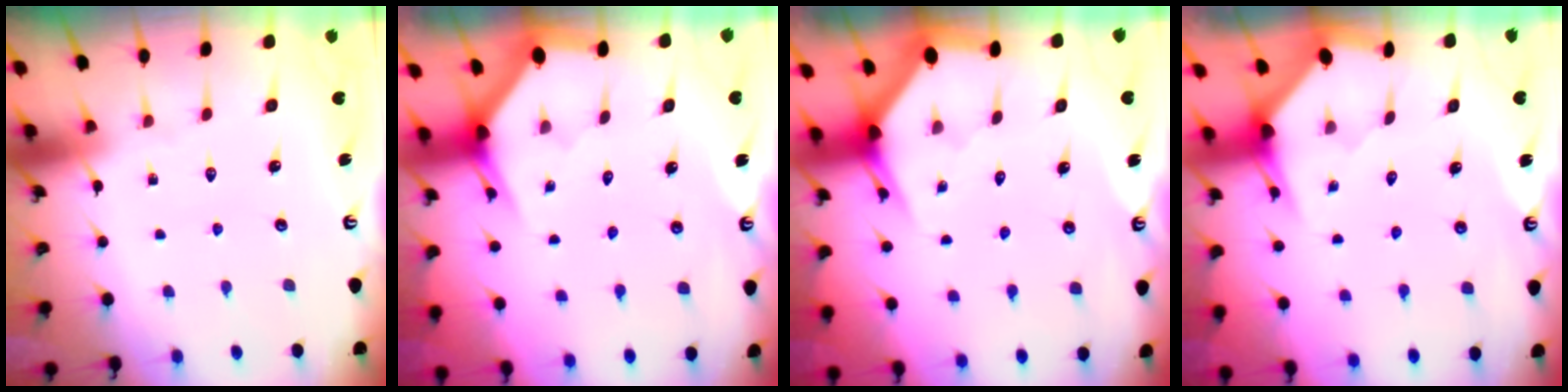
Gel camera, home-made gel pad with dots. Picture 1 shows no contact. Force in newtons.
{"total": 2.6, "press": 2.6, "slide": 0.1}
{"total": 3.1, "press": 3.1, "slide": 0.1}
{"total": 2.7, "press": 2.7, "slide": 0.2}